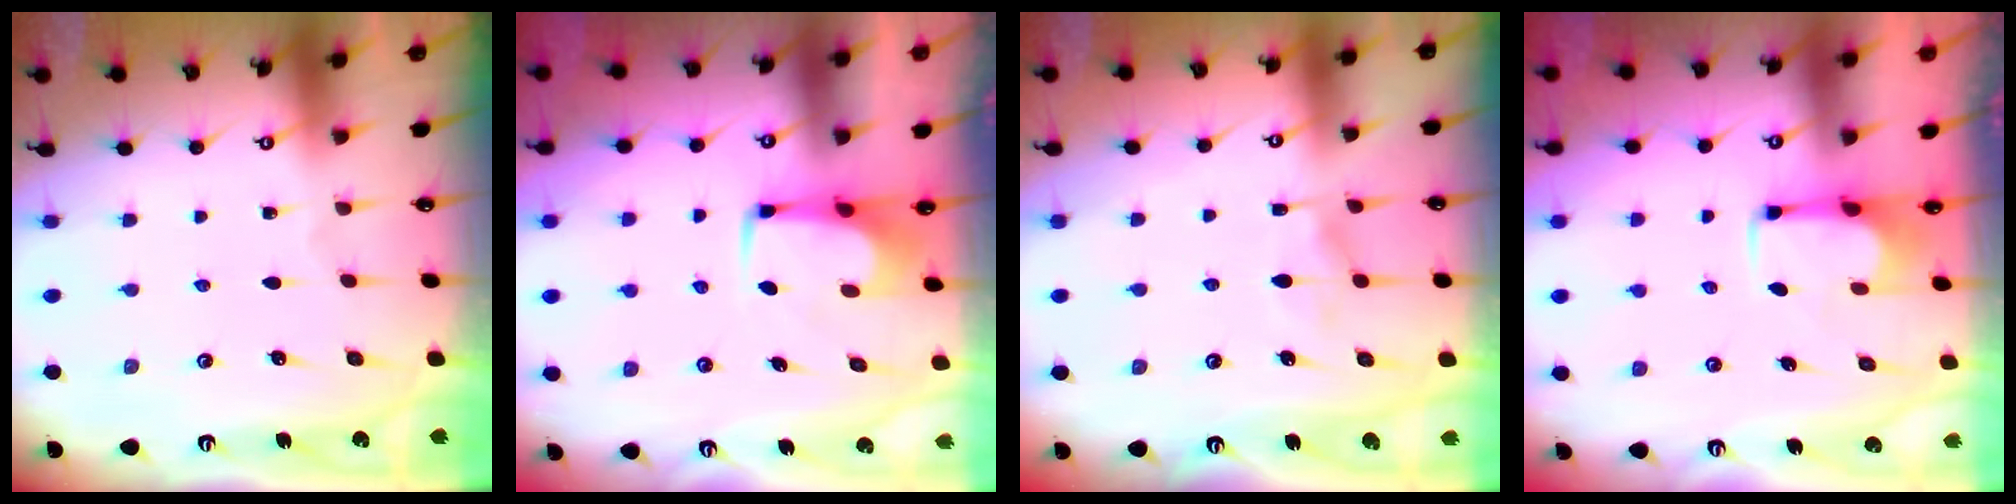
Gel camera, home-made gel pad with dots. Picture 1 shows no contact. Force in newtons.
{"total": 1.9, "press": 1.8, "slide": 0.6}
{"total": 6.6, "press": 6.5, "slide": 0.6}
{"total": 2.7, "press": 2.6, "slide": 0.9}